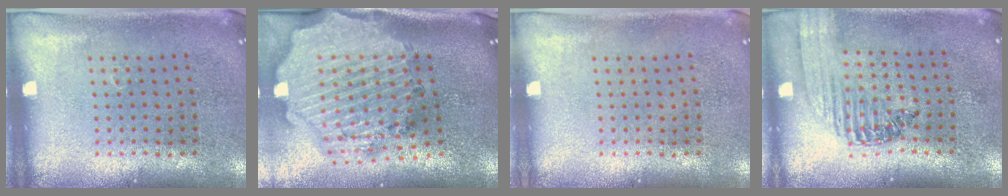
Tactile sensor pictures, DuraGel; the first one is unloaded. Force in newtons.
{"total": 3.9, "press": 3.3, "slide": 2.2}
{"total": 0.0}
{"total": 1.4, "press": 1.4, "slide": 0.4}